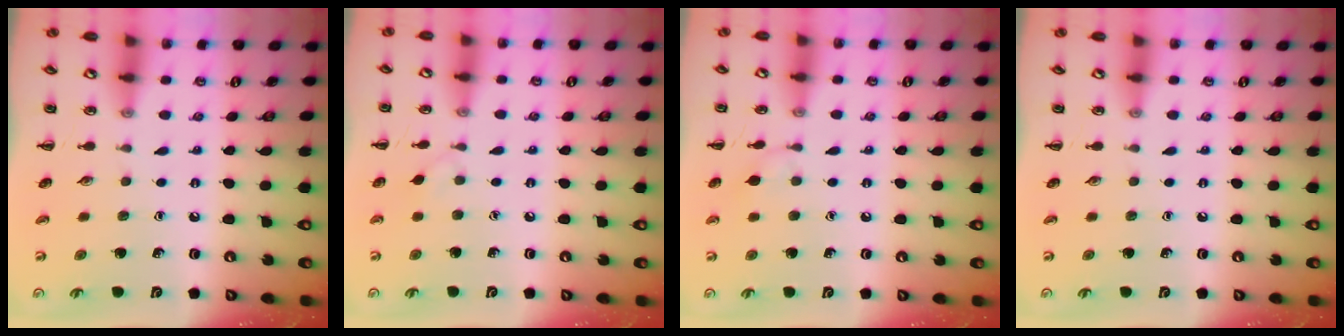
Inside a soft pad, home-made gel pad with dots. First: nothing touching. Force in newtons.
{"total": 3.0, "press": 2.8, "slide": 1.0}
{"total": 5.2, "press": 4.8, "slide": 2.0}
{"total": 0.0}